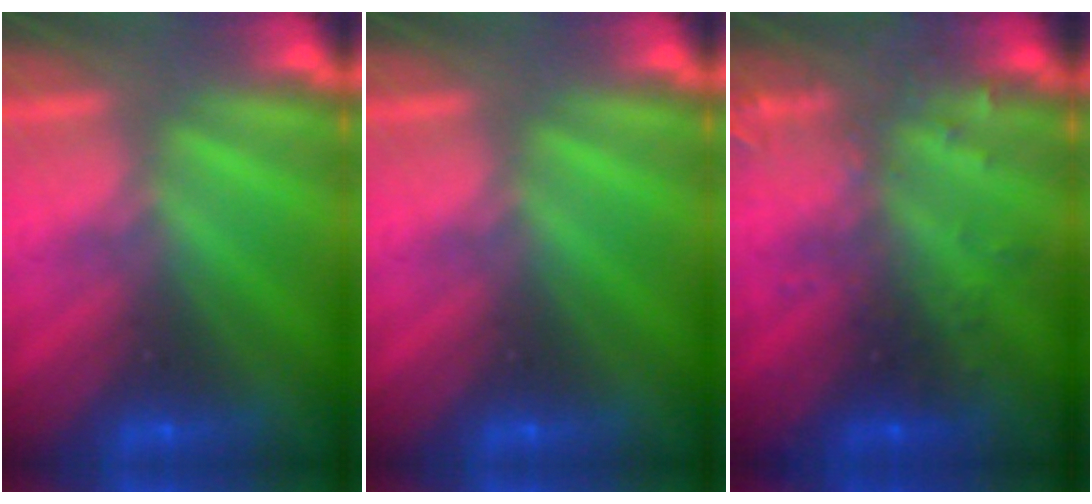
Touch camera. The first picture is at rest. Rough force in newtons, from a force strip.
{"total": 0.0}
{"total": 3.0}